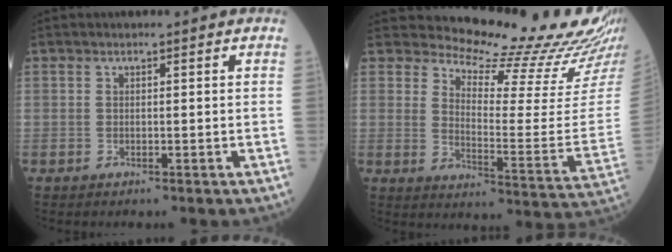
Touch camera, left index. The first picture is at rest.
{"total": 19.6, "force": [18.8, 0.9, 5.7], "torque": [-0.089, -0.122, 0.225]}